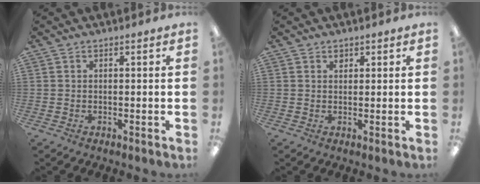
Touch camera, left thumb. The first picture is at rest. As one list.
[{"total": 1.3, "force": [1.0, 0.8, 0.3], "torque": [0.002, -0.003, 0.016]}]